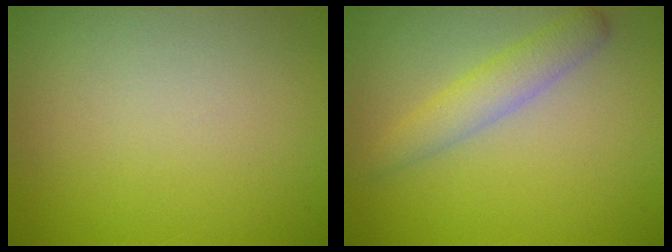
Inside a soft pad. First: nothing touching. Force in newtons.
{"total": 2.7, "press": 2.7, "slide": 0.1}